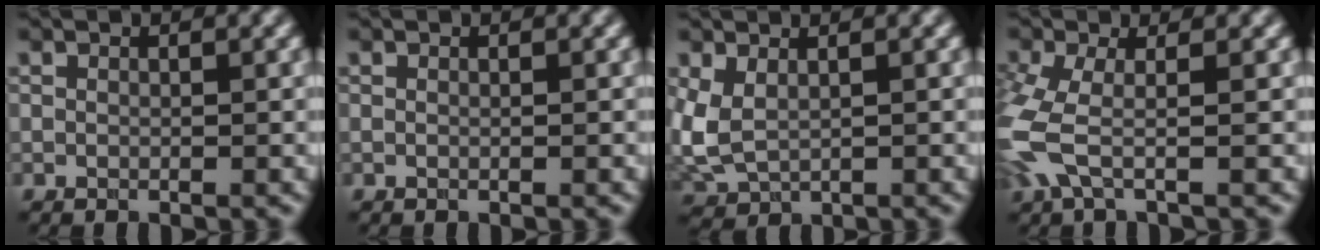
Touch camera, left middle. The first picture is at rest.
{"total": 0.0}
{"total": 3.2, "force": [0.8, 2.1, 2.4], "torque": [-0.068, -0.004, 0.022]}
{"total": 4.6, "force": [-1.3, 1.6, 4.1], "torque": [-0.118, -0.011, -0.037]}